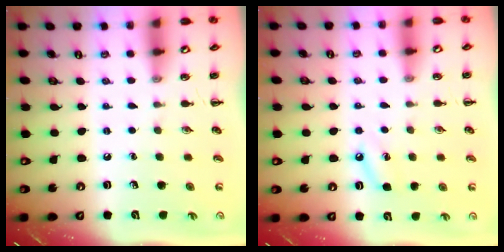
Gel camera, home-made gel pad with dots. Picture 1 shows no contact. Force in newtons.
{"total": 4.3, "press": 4.0, "slide": 1.6}